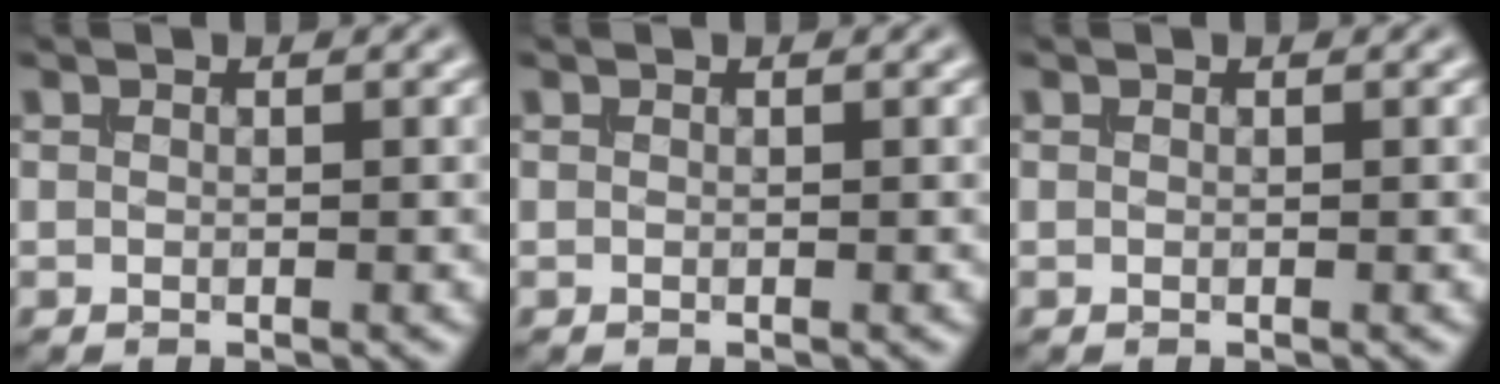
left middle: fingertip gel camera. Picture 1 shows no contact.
{"total": 0.0}
{"total": 0.0}